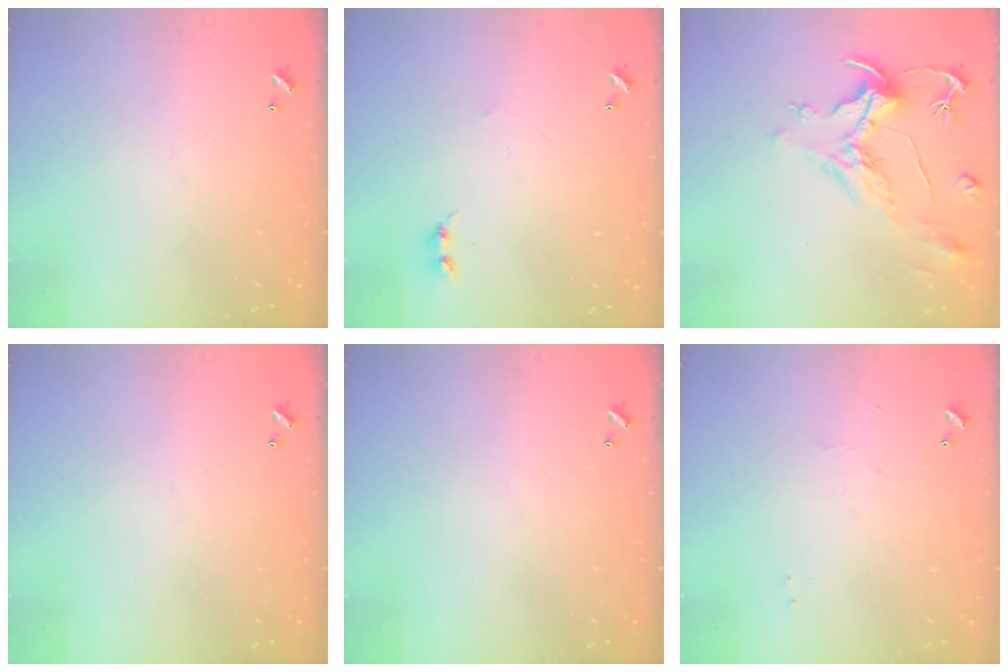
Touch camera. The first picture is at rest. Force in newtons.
{"total": 2.8, "press": 2.7, "slide": 0.4}
{"total": 1.9, "press": 1.4, "slide": 1.2}
{"total": 0.0}
{"total": 0.0}
{"total": 1.2, "press": 1.1, "slide": 0.3}